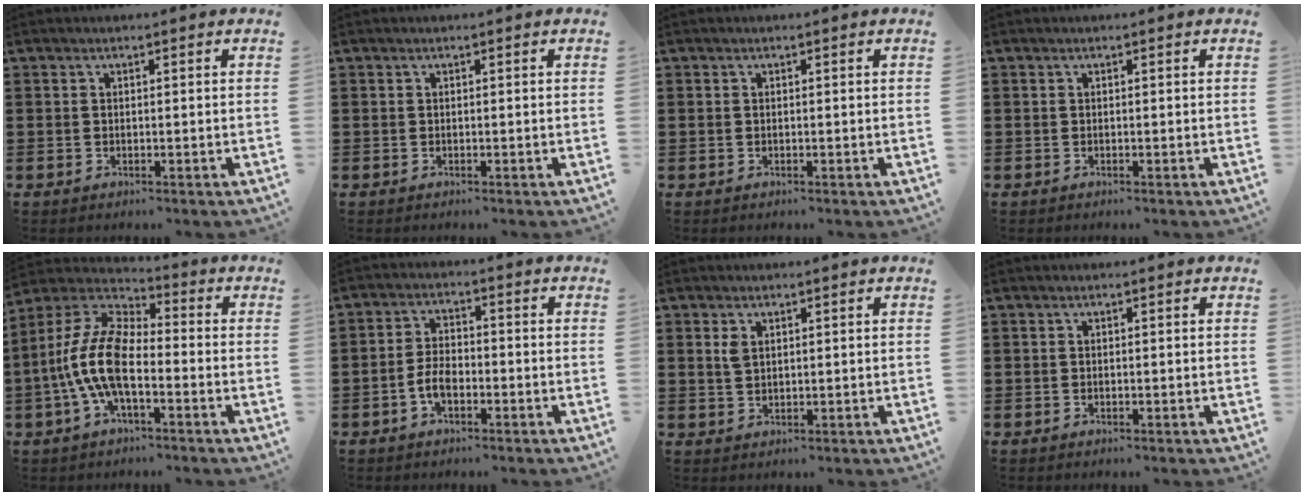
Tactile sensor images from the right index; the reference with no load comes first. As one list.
[{"total": 0.0}, {"total": 0.0}, {"total": 0.0}, {"total": 11.3, "force": [-2.8, 5.0, 9.8], "torque": [-0.240, -0.006, -0.059]}, {"total": 4.4, "force": [-1.7, 2.2, 3.4], "torque": [-0.081, -0.002, -0.037]}, {"total": 1.9, "force": [0.9, 1.0, 1.3], "torque": [-0.030, 0.003, 0.016]}, {"total": 0.0}]